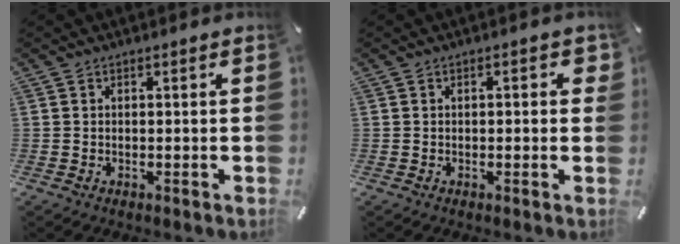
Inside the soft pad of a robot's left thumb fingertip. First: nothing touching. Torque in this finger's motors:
{"motor_torque": [0.22, -0.10, 0.12, 0.04, 0.01]}